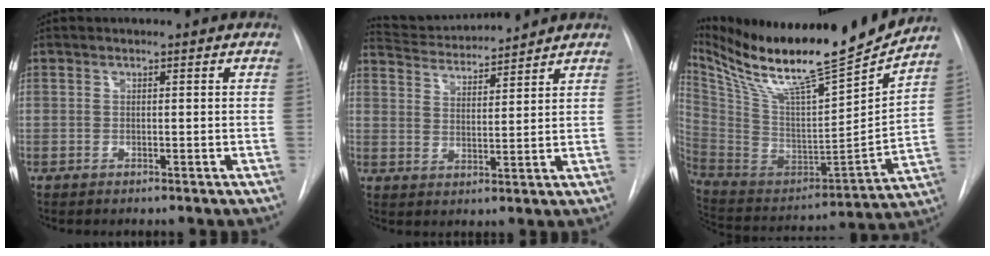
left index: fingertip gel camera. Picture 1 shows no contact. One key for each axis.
{"total": 8.8, "fx": 8.5, "fy": 0.1, "fz": 2.0, "tx": -0.046, "ty": 0.012, "tz": 0.149}
{"total": 23.5, "fx": 20.1, "fy": 1.0, "fz": 12.0, "tx": -0.226, "ty": -0.057, "tz": 0.336}